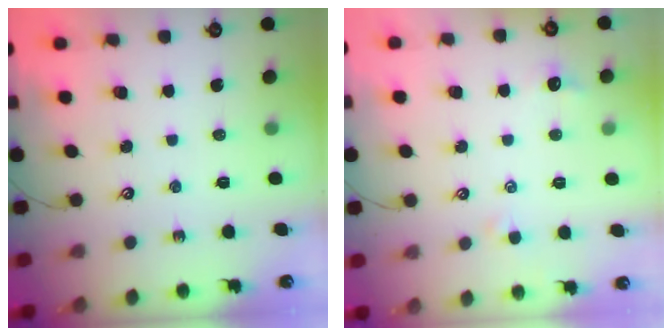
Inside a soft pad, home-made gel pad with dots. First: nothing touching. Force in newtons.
{"total": 1.1, "press": 0.9, "slide": 0.7}